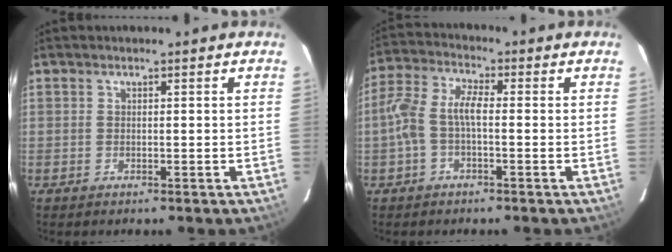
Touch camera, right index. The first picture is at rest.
{"total": 6.5, "force": [-1.2, 2.6, 5.8], "torque": [-0.133, 0.019, -0.026]}